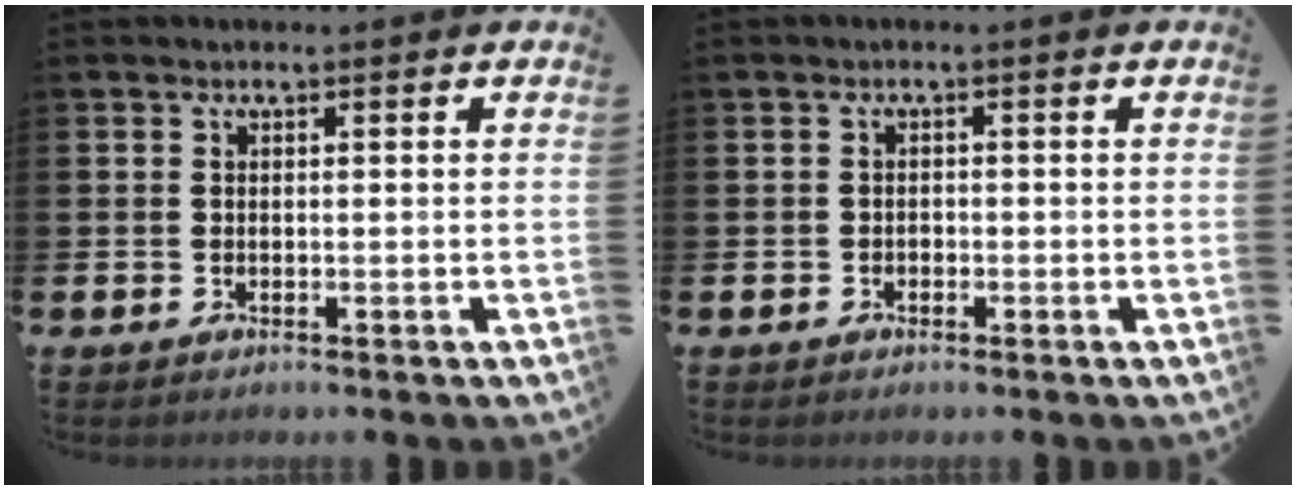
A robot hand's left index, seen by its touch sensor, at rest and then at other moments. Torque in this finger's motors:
{"motor_torque": [-0.13, 0.22, -0.03, -0.01]}